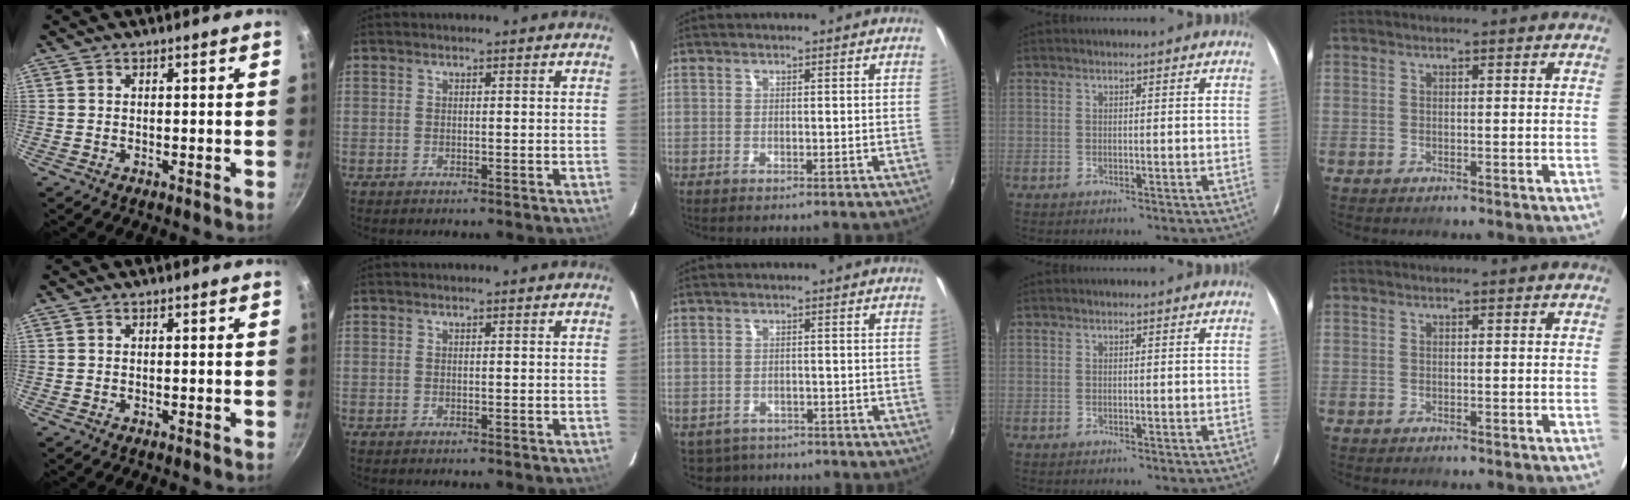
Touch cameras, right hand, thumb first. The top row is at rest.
{"middle": {"total": 4.8, "force": [-3.7, 2.9, 1.1], "torque": [-0.033, -0.013, -0.054]}}